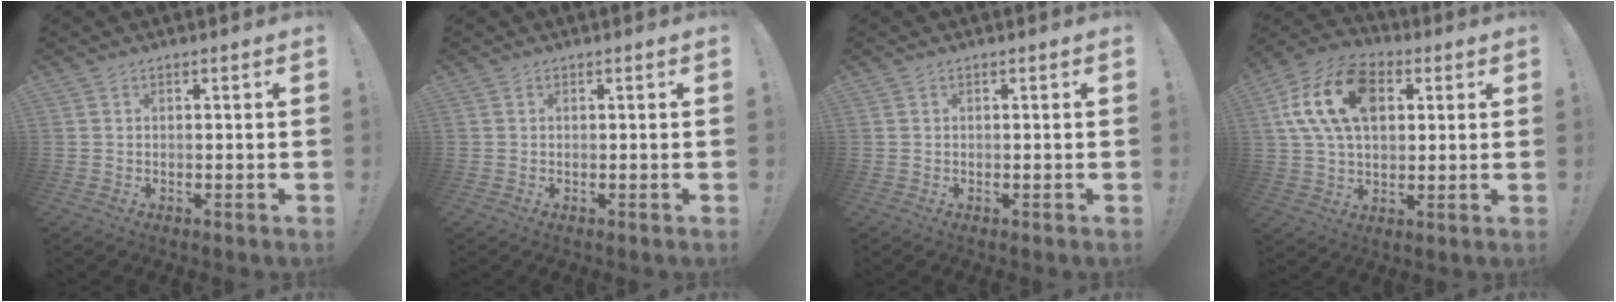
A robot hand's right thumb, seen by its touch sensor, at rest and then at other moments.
{"total": 0.0}
{"total": 0.0}
{"total": 18.5, "force": [5.3, 12.0, 13.0], "torque": [-0.231, 0.001, 0.097]}